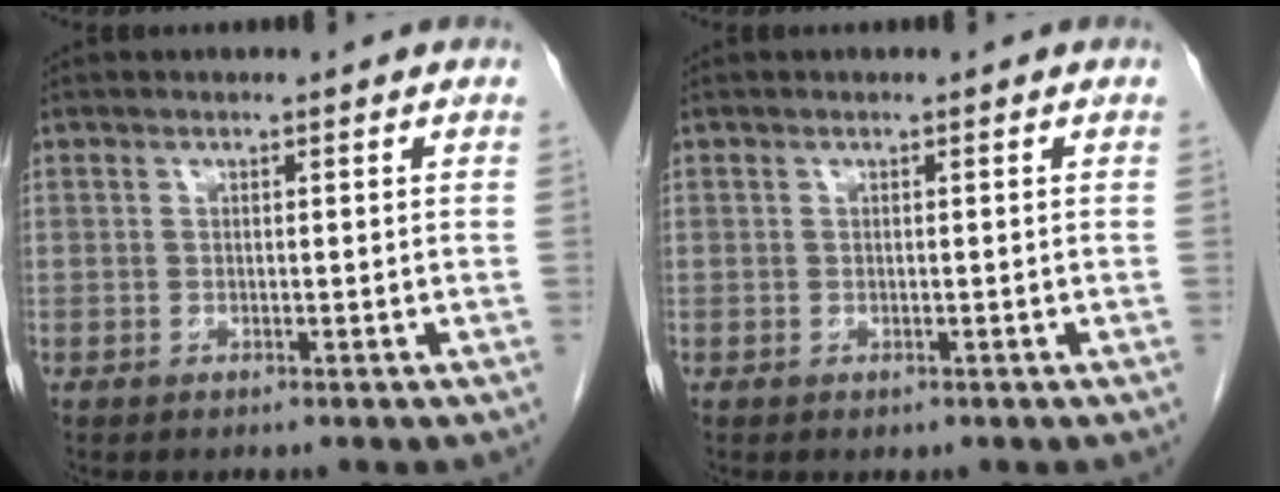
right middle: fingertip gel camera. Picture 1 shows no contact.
{"total": 0.0}